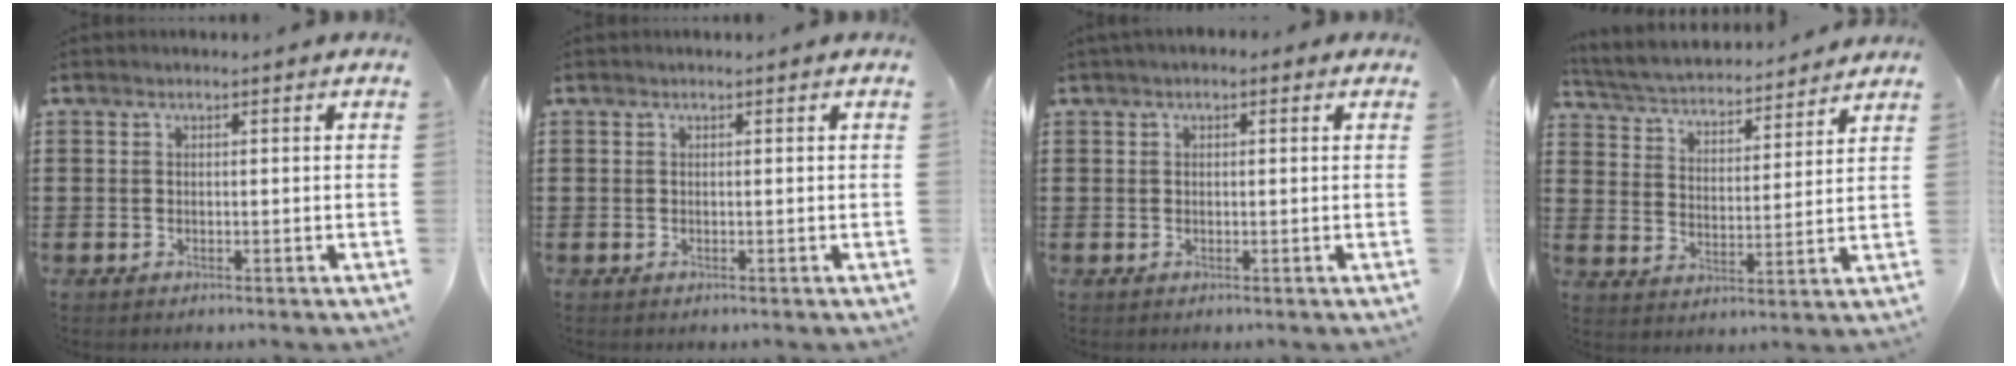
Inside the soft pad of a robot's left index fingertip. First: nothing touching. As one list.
[{"total": 0.0}, {"total": 1.1, "force": [0.2, 0.8, 0.8], "torque": [-0.016, 0.008, 0.002]}, {"total": 3.9, "force": [3.9, 0.3, 0.5], "torque": [-0.033, -0.030, 0.061]}]